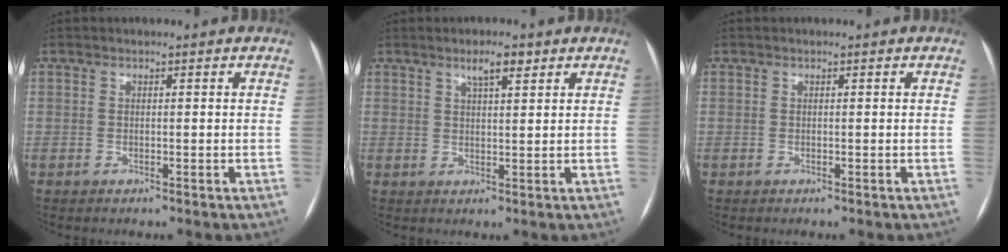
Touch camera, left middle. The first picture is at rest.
{"total": 3.4, "force": [2.2, 0.7, 2.5], "torque": [-0.045, 0.004, 0.037]}
{"total": 0.0}